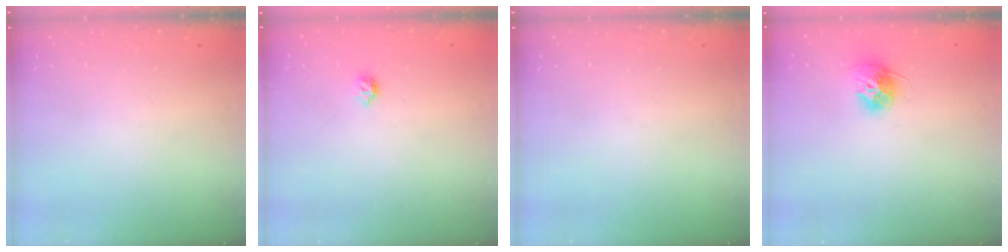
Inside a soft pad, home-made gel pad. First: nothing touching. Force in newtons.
{"total": 5.1, "press": 5.0, "slide": 1.0}
{"total": 0.0}
{"total": 10.4, "press": 10.4, "slide": 0.5}